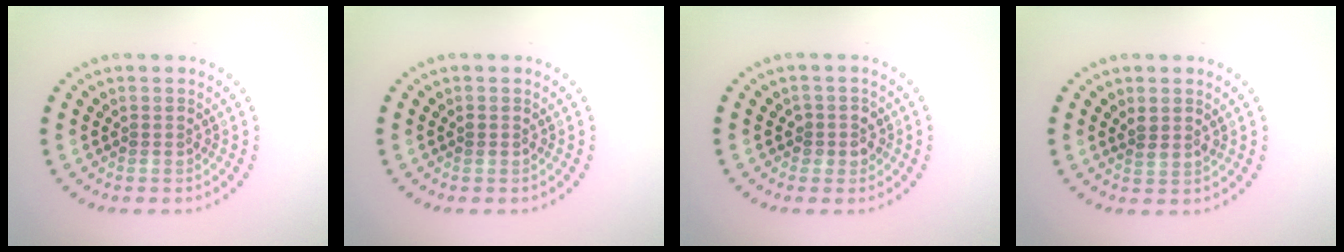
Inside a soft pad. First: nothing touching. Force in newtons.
{"total": 0.6, "press": 0.6, "slide": 0.2}
{"total": 1.7, "press": 1.5, "slide": 0.8}
{"total": 1.1, "press": 0.9, "slide": 0.5}